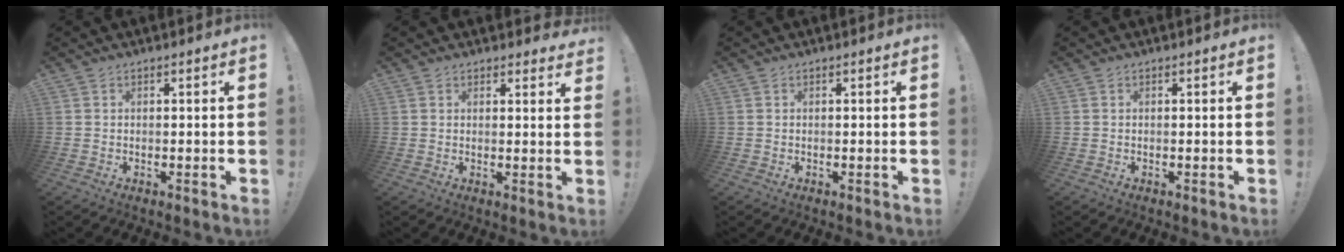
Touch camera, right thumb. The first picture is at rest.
{"total": 2.4, "force": [1.5, 1.7, 0.4], "torque": [0.010, -0.010, 0.026]}
{"total": 0.0}
{"total": 0.0}